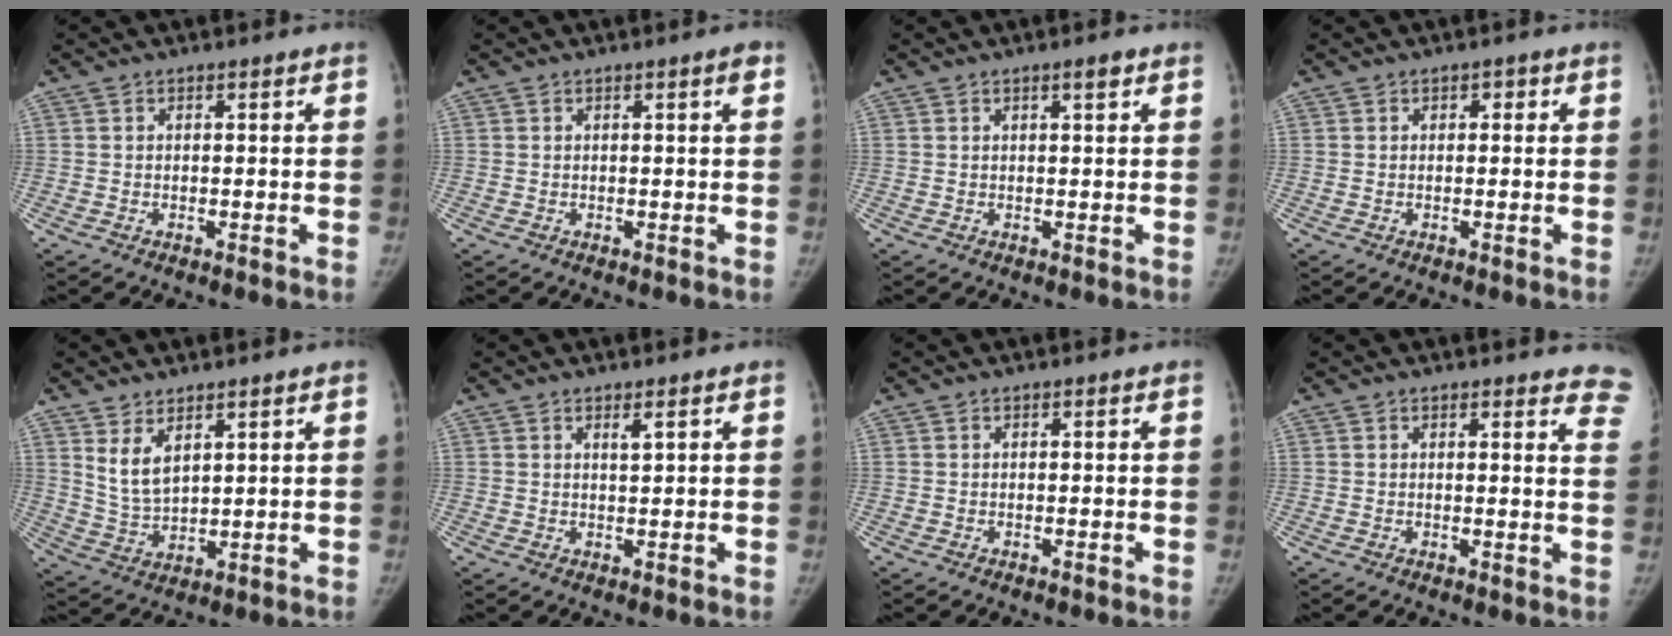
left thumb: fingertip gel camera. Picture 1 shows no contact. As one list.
[{"total": 1.3, "force": [0.5, 0.0, 1.2], "torque": [-0.019, 0.000, 0.008]}, {"total": 1.5, "force": [0.9, 0.3, 1.2], "torque": [-0.016, -0.002, 0.014]}, {"total": 1.0, "force": [0.3, 0.8, 0.5], "torque": [0.006, 0.005, -0.001]}, {"total": 6.0, "force": [3.4, 2.9, 4.1], "torque": [-0.069, -0.027, 0.079]}, {"total": 1.3, "force": [0.8, 0.2, 1.0], "torque": [-0.017, -0.006, 0.015]}, {"total": 0.0}, {"total": 7.6, "force": [7.1, 2.0, 2.1], "torque": [0.020, -0.036, 0.044]}]